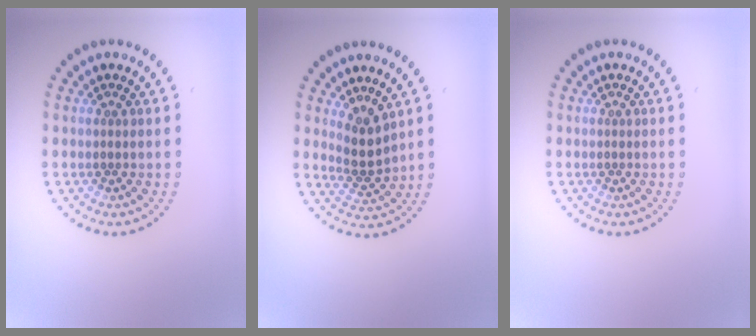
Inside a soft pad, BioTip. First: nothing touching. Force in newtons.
{"total": 2.6, "press": 2.1, "slide": 1.6}
{"total": 0.0}